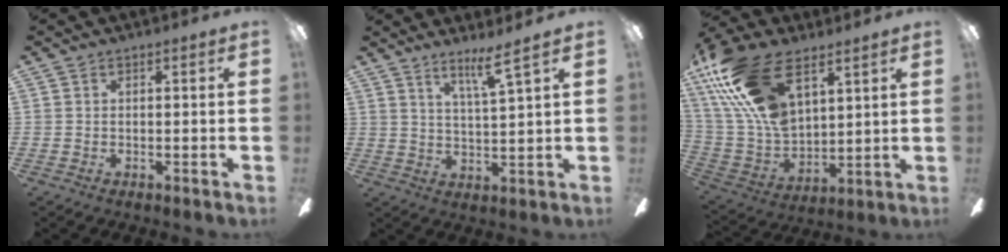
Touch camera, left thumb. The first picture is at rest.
{"total": 6.8, "force": [5.1, 0.0, 4.4], "torque": [-0.083, -0.028, 0.083]}
{"total": 23.2, "force": [12.2, 12.5, 15.2], "torque": [-0.328, -0.044, 0.220]}